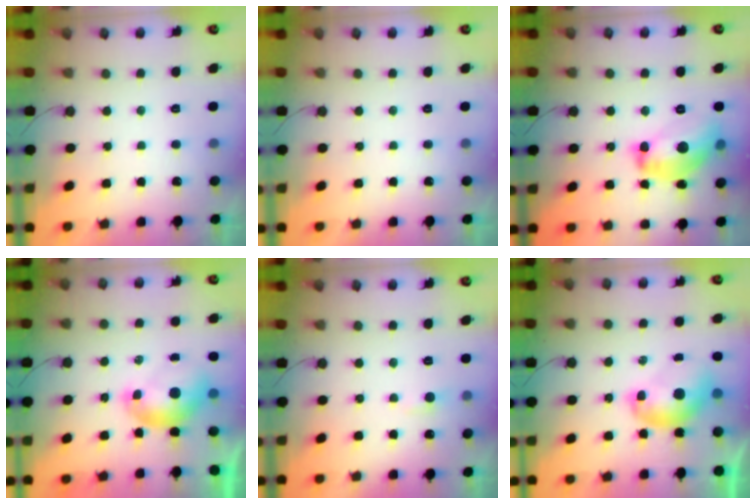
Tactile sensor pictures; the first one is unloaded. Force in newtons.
{"total": 0.0}
{"total": 15.9, "press": 15.8, "slide": 1.2}
{"total": 7.2, "press": 7.2, "slide": 0.8}
{"total": 3.8, "press": 3.8, "slide": 0.4}
{"total": 7.7, "press": 7.6, "slide": 1.4}